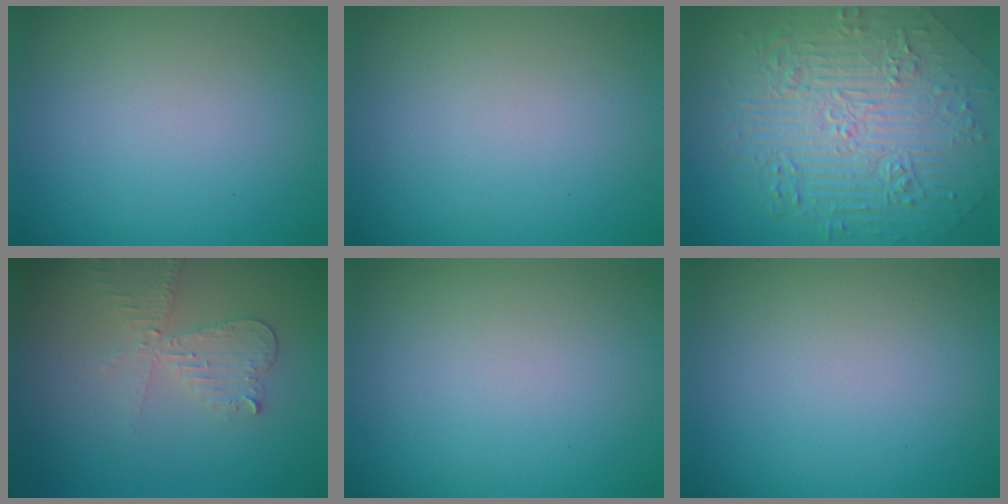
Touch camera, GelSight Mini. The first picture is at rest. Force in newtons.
{"total": 0.0}
{"total": 10.9, "press": 7.3, "slide": 8.1}
{"total": 3.0, "press": 2.8, "slide": 1.1}
{"total": 0.0}
{"total": 0.0}